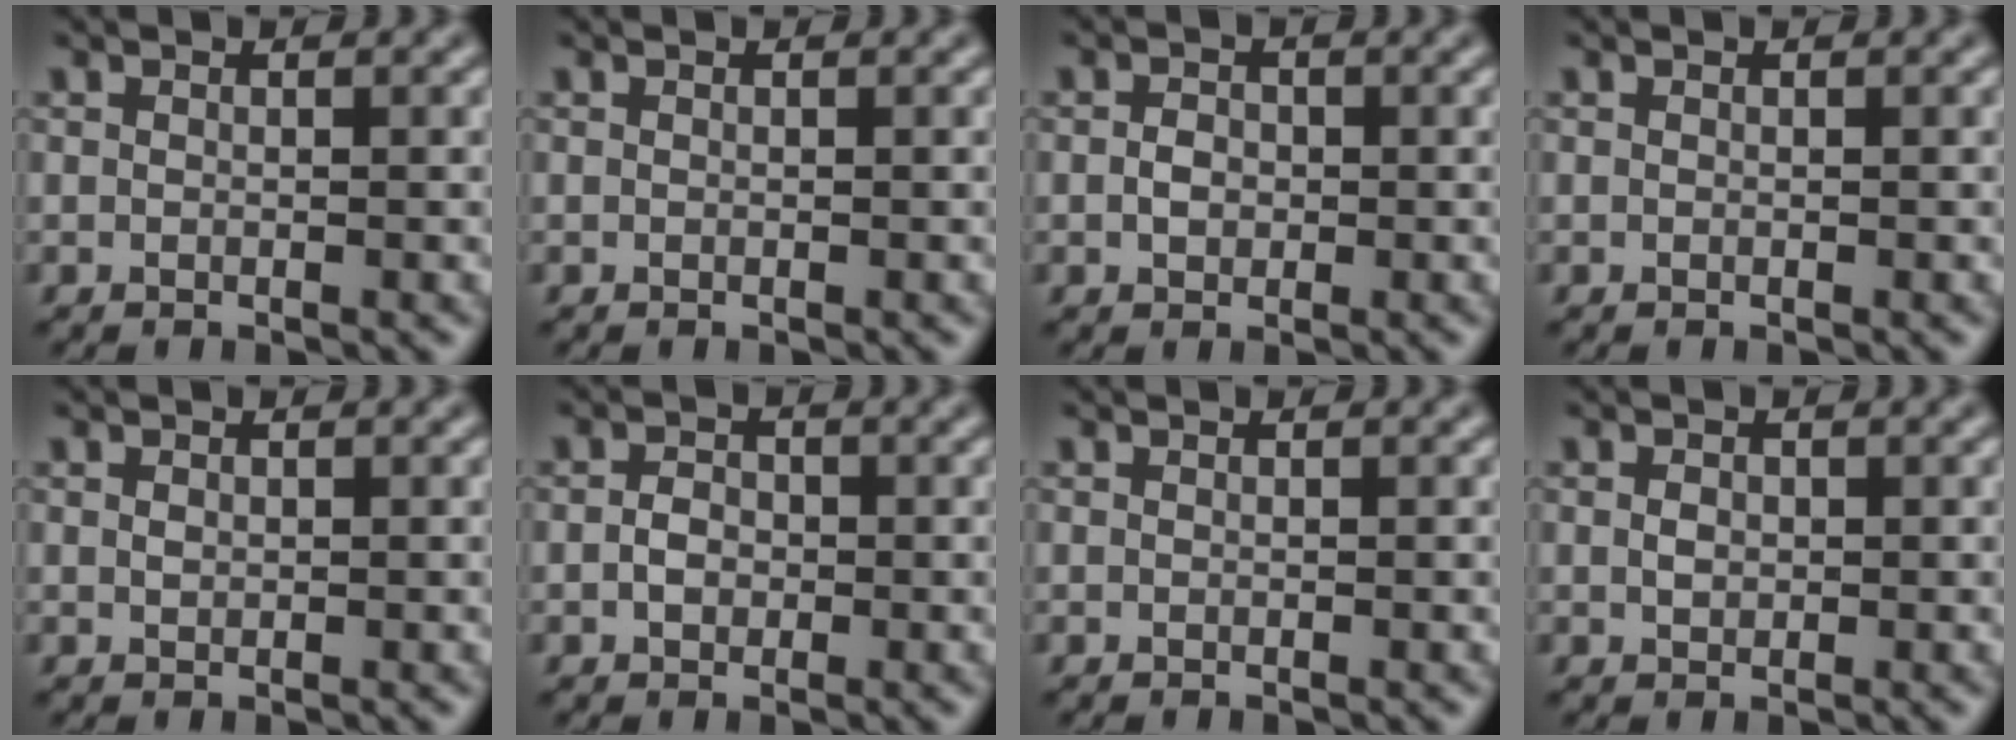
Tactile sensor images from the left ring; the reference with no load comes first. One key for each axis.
{"total": 0.0}
{"total": 1.5, "fx": -0.2, "fy": 1.2, "fz": 0.9, "tx": -0.017, "ty": 0.000, "tz": -0.007}
{"total": 0.0}
{"total": 0.6, "fx": 0.1, "fy": 0.4, "fz": 0.3, "tx": -0.006, "ty": 0.001, "tz": 0.003}
{"total": 1.8, "fx": -0.4, "fy": 1.4, "fz": 1.0, "tx": -0.019, "ty": 0.002, "tz": -0.011}
{"total": 0.0}
{"total": 1.0, "fx": 0.1, "fy": 0.8, "fz": 0.6, "tx": -0.012, "ty": -0.002, "tz": 0.000}